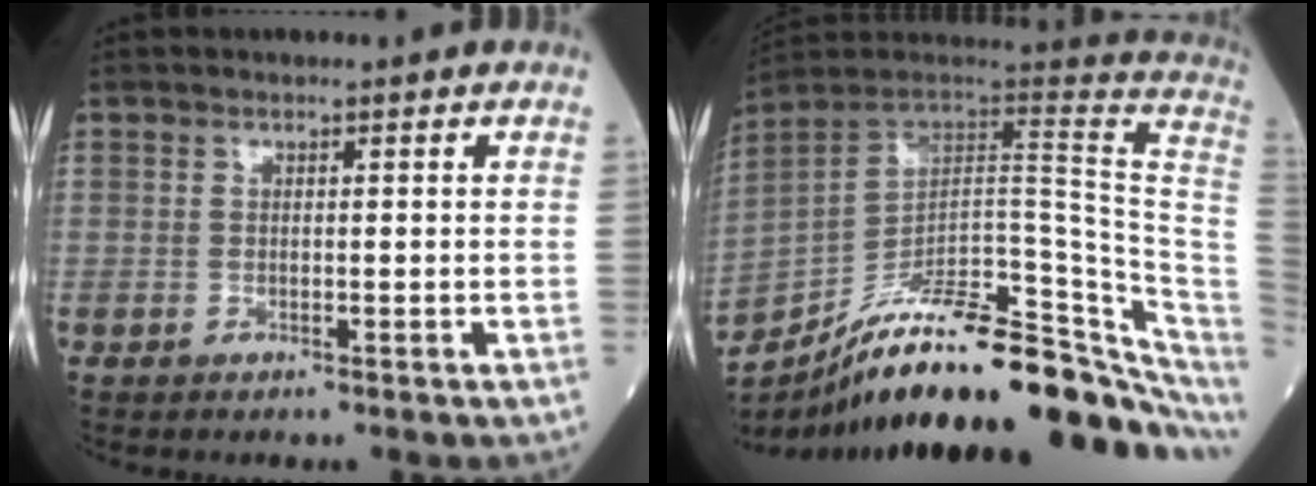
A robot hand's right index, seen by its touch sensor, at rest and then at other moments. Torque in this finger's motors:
{"motor_torque": [0.38, -1.76, 0.93, 0.21]}